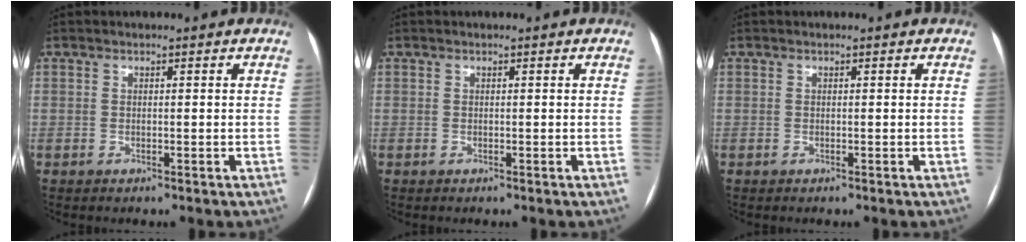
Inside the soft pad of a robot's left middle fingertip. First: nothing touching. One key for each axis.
{"total": 0.0}
{"total": 0.0}